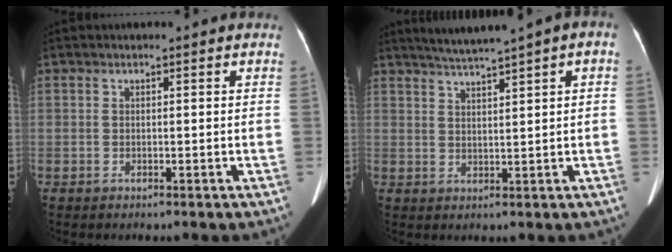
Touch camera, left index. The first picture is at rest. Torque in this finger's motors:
{"motor_torque": [0.16, -0.62, -0.06, 0.02]}